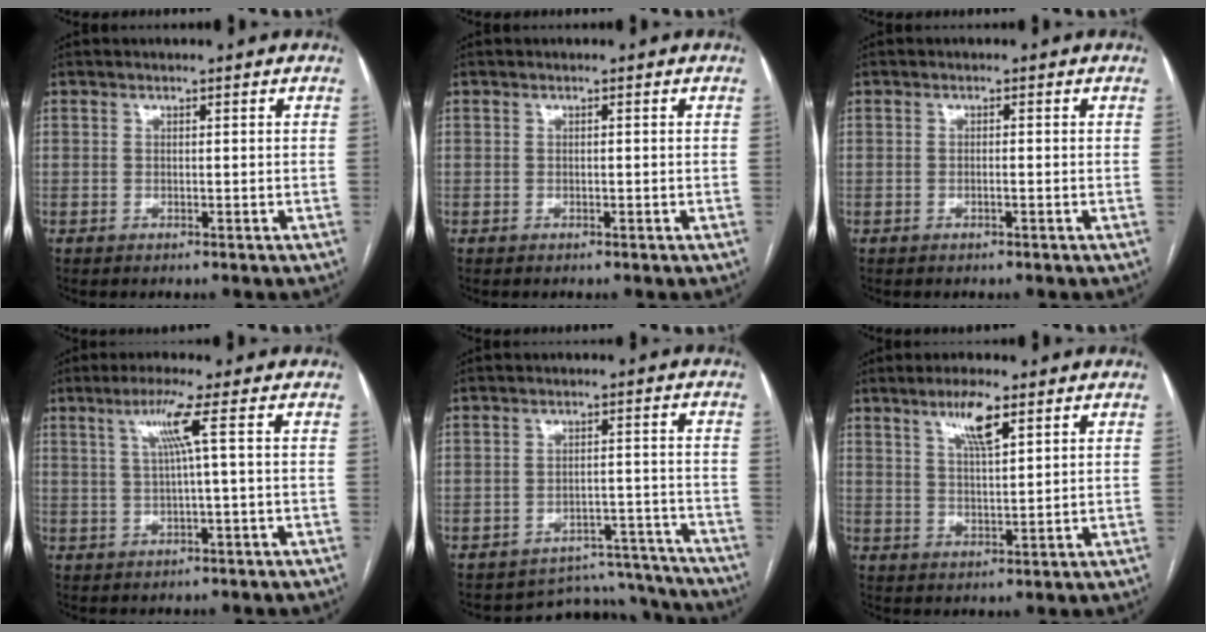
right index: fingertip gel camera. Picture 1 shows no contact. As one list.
[{"total": 0.0}, {"total": 0.5, "force": [-0.2, 0.0, 0.5], "torque": [-0.009, 0.001, -0.002]}, {"total": 4.8, "force": [1.5, -1.2, 4.4], "torque": [-0.088, 0.007, 0.031]}, {"total": 11.1, "force": [-10.6, 2.8, -1.4], "torque": [0.039, 0.050, -0.131]}, {"total": 6.0, "force": [3.6, 1.0, 4.7], "torque": [-0.087, -0.001, 0.064]}]